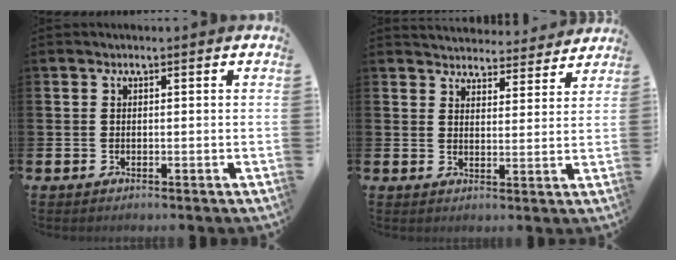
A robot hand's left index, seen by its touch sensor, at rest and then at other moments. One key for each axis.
{"total": 4.5, "fx": 4.5, "fy": 0.8, "fz": -0.1, "tx": -0.003, "ty": -0.035, "tz": 0.077}